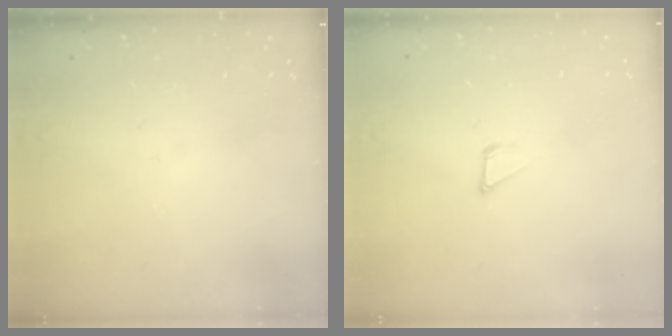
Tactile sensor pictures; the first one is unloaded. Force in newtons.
{"total": 1.2, "press": 1.2, "slide": 0.0}